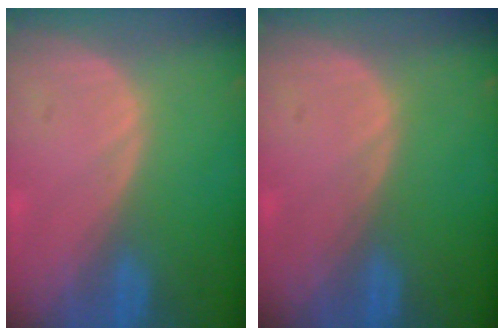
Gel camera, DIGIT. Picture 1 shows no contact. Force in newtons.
{"total": 0.0}